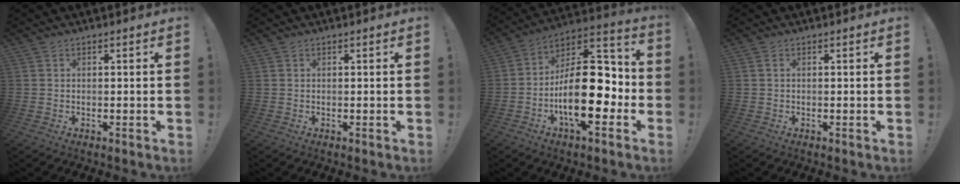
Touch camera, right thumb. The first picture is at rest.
{"total": 0.0}
{"total": 23.5, "force": [-4.4, 11.2, 20.2], "torque": [-0.330, 0.015, -0.062]}
{"total": 0.6, "force": [0.1, 0.2, 0.6], "torque": [-0.021, 0.006, 0.002]}